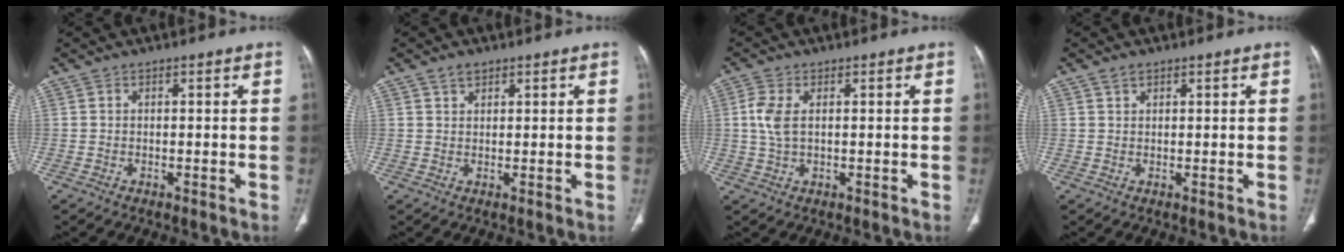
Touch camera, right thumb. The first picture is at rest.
{"total": 2.1, "force": [1.4, 1.2, 1.0], "torque": [-0.011, -0.006, 0.024]}
{"total": 4.3, "force": [0.3, 2.4, 3.6], "torque": [-0.098, 0.006, 0.005]}
{"total": 1.4, "force": [1.0, 0.8, 0.7], "torque": [-0.011, 0.001, 0.017]}